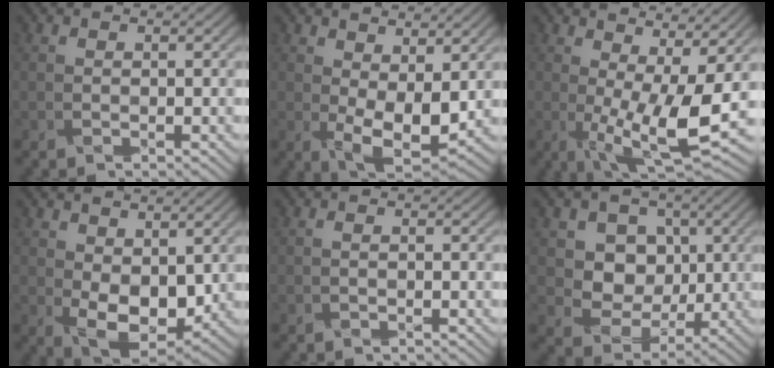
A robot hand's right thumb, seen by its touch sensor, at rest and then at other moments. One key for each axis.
{"total": 7.9, "fx": 0.9, "fy": 3.8, "fz": 6.9, "tx": -0.126, "ty": -0.010, "tz": 0.025}
{"total": 11.3, "fx": 0.6, "fy": 3.2, "fz": 10.8, "tx": -0.175, "ty": 0.002, "tz": 0.020}
{"total": 7.9, "fx": 0.9, "fy": 4.7, "fz": 6.3, "tx": -0.121, "ty": -0.011, "tz": 0.025}
{"total": 0.8, "fx": -0.7, "fy": -0.2, "fz": 0.3, "tx": -0.002, "ty": 0.002, "tz": -0.013}
{"total": 6.6, "fx": 0.9, "fy": 5.8, "fz": 3.0, "tx": -0.067, "ty": -0.016, "tz": 0.015}